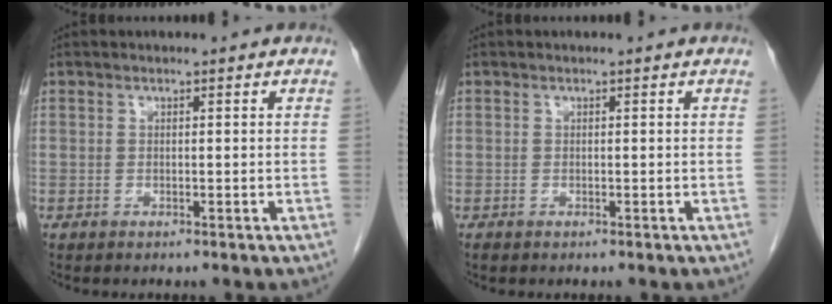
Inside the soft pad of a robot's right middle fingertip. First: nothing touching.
{"total": 0.0}